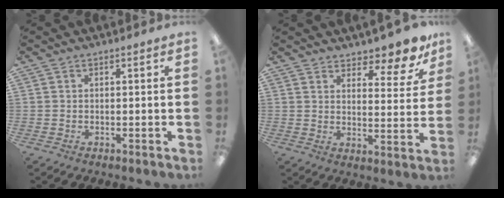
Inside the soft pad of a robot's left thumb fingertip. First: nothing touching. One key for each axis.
{"total": 8.4, "fx": 7.3, "fy": 2.3, "fz": 3.5, "tx": -0.037, "ty": -0.058, "tz": 0.123}